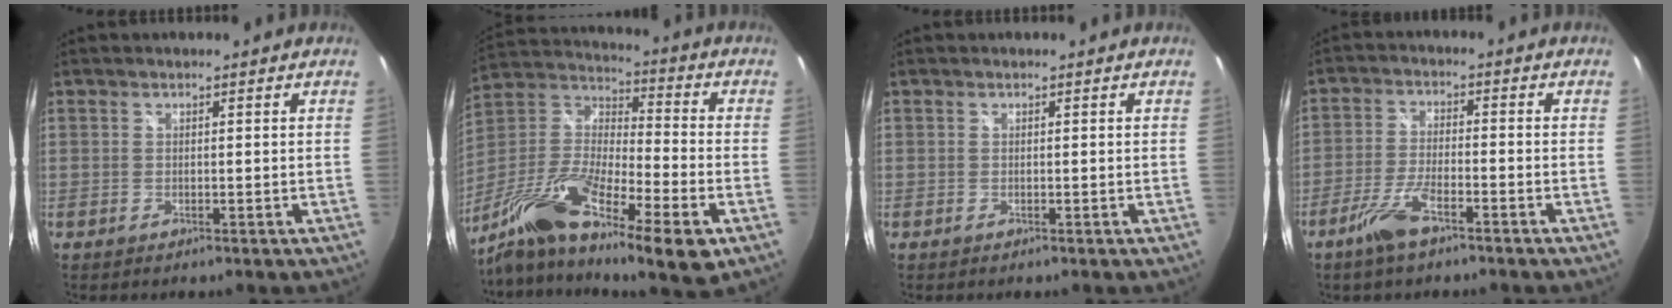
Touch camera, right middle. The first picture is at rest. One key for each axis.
{"total": 23.4, "fx": -12.6, "fy": 6.0, "fz": 18.8, "tx": -0.340, "ty": -0.037, "tz": -0.235}
{"total": 0.0}
{"total": 6.9, "fx": -4.7, "fy": 1.6, "fz": 4.7, "tx": -0.112, "ty": -0.006, "tz": -0.092}